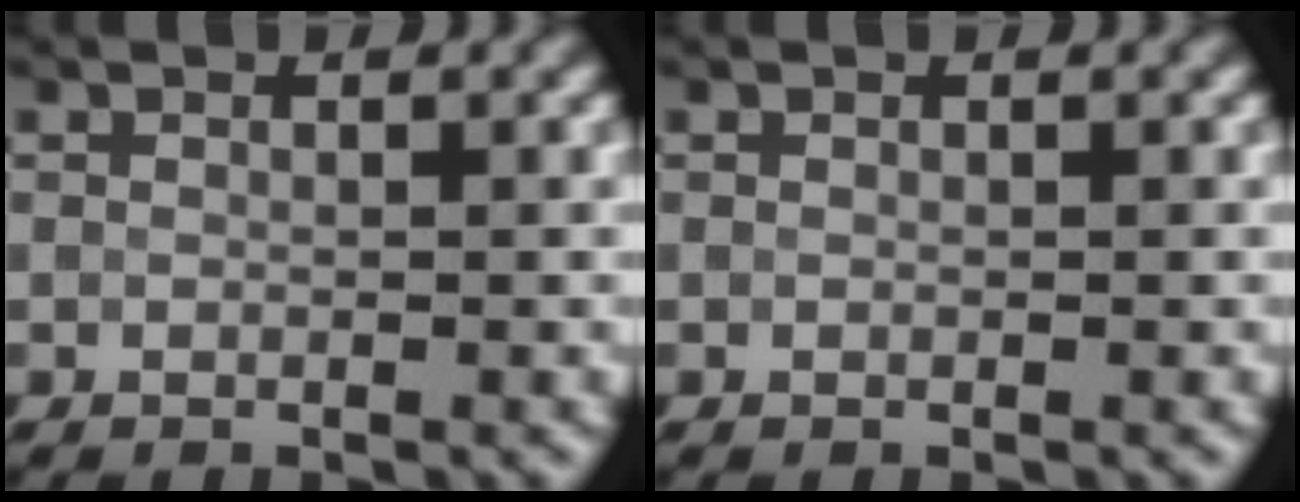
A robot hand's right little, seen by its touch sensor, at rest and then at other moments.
{"total": 0.0}